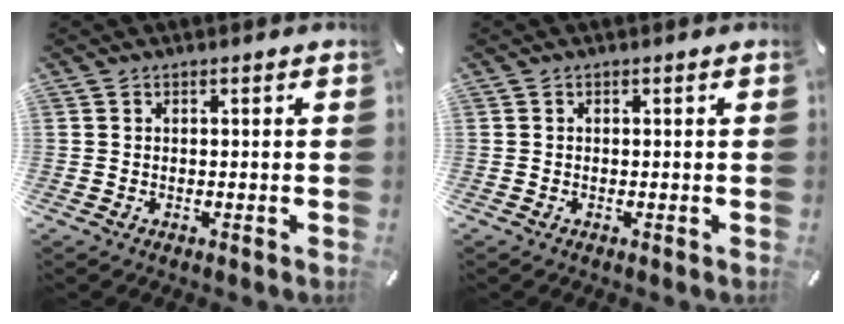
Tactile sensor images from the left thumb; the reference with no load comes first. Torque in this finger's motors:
{"motor_torque": [-0.09, -0.04, -0.25, -0.10, 0.00]}